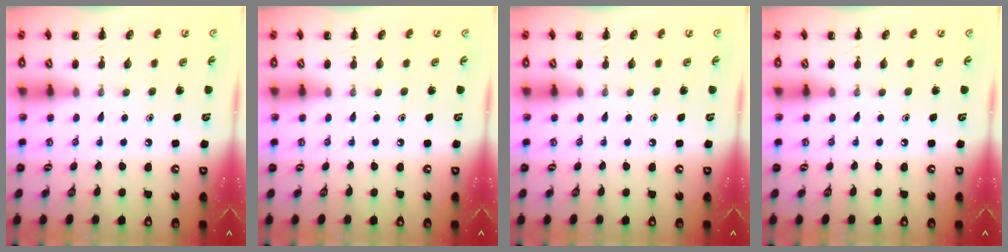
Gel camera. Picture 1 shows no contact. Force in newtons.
{"total": 0.0}
{"total": 0.0}
{"total": 0.0}